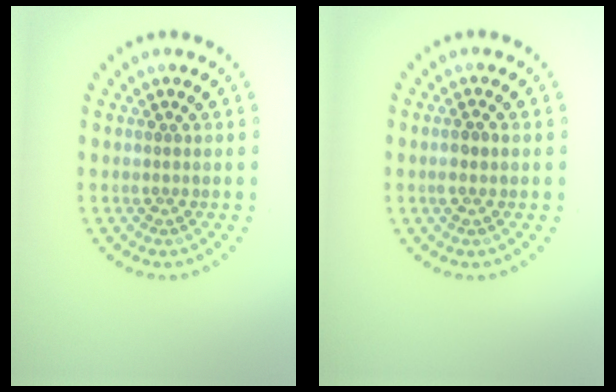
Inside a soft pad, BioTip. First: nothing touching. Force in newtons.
{"total": 0.8, "press": 0.7, "slide": 0.3}